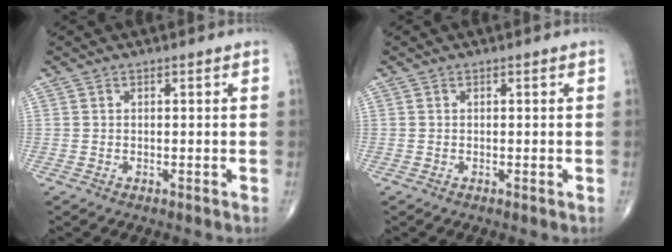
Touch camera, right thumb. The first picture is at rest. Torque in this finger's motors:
{"motor_torque": [-0.34, 0.18, -0.28, -0.22, 0.03]}